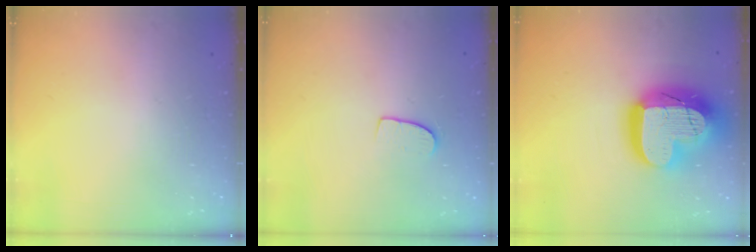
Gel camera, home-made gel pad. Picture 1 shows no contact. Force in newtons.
{"total": 7.0, "press": 7.0, "slide": 0.4}
{"total": 26.0, "press": 25.9, "slide": 2.1}